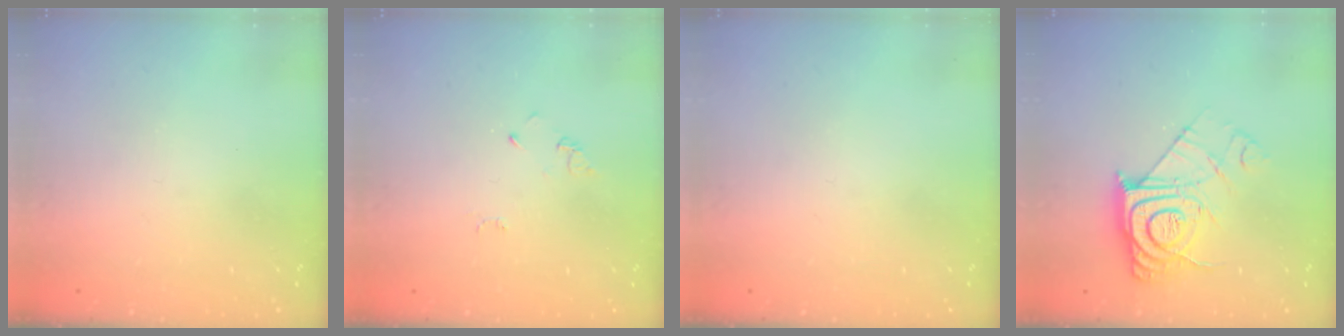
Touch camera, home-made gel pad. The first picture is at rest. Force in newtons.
{"total": 2.6, "press": 2.6, "slide": 0.4}
{"total": 0.0}
{"total": 12.3, "press": 12.3, "slide": 1.1}